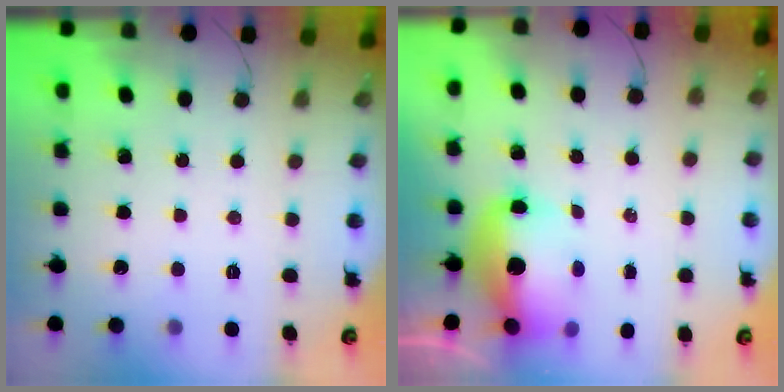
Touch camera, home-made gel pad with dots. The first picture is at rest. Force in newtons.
{"total": 12.0, "press": 11.4, "slide": 3.7}